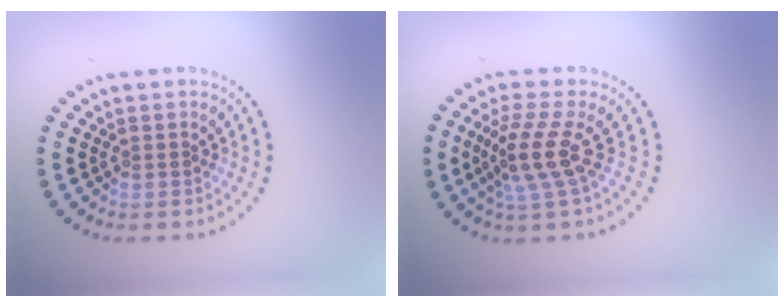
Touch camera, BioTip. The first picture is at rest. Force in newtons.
{"total": 3.5, "press": 2.6, "slide": 2.4}